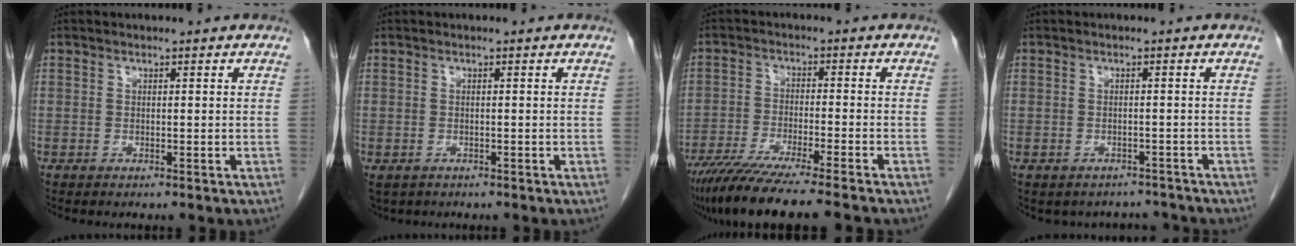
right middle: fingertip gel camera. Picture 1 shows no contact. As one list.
[{"total": 3.0, "force": [-1.8, 2.0, 1.2], "torque": [-0.024, -0.005, -0.023]}, {"total": 13.7, "force": [-11.4, -0.4, 7.6], "torque": [-0.114, -0.042, -0.183]}, {"total": 5.2, "force": [-4.6, 2.4, 0.0], "torque": [0.008, 0.014, -0.052]}]